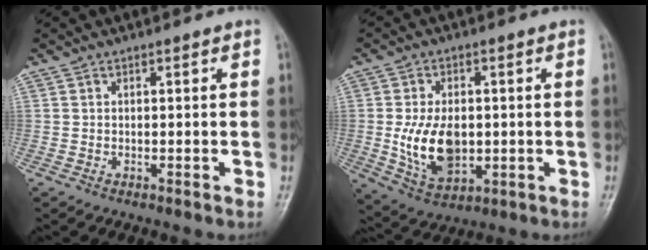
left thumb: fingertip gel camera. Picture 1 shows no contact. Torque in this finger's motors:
{"motor_torque": [1.09, 1.30, 1.47, 0.13, 0.32]}